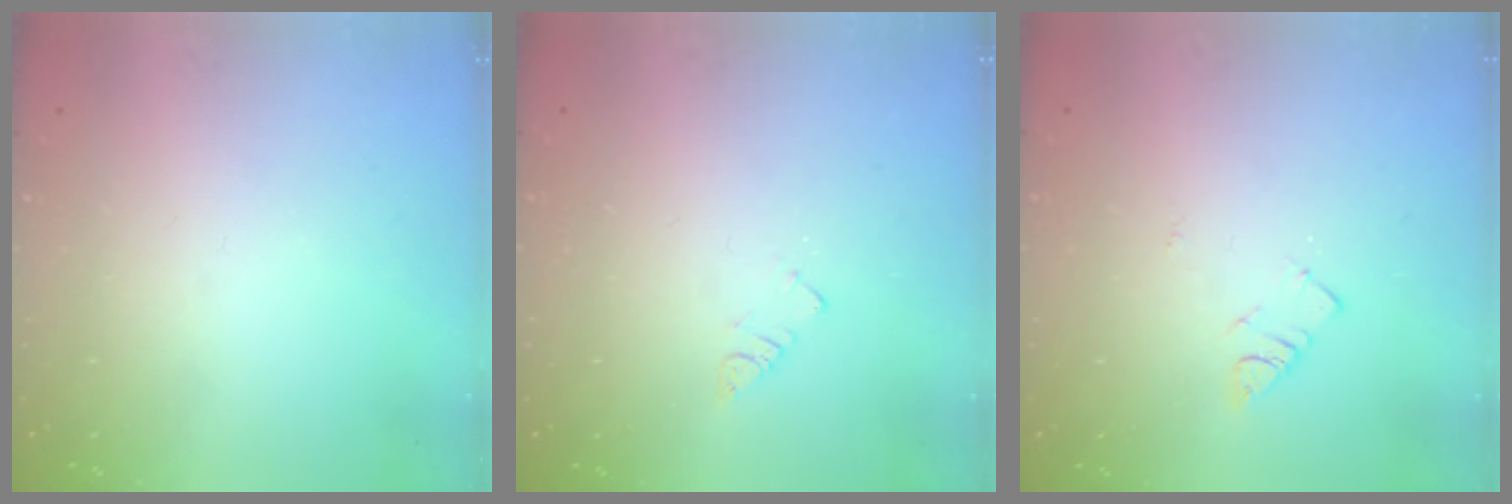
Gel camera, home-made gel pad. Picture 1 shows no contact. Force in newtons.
{"total": 2.3, "press": 2.3, "slide": 0.4}
{"total": 2.8, "press": 2.7, "slide": 0.4}